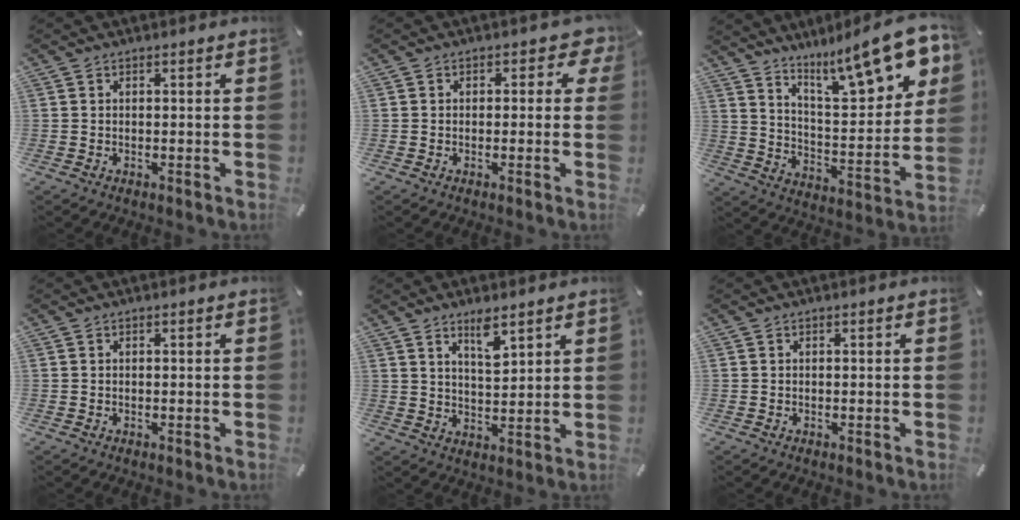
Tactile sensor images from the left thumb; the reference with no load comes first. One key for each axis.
{"total": 3.7, "fx": 0.6, "fy": 2.5, "fz": 2.6, "tx": -0.028, "ty": 0.004, "tz": 0.004}
{"total": 17.5, "fx": 13.5, "fy": 4.3, "fz": 10.2, "tx": -0.157, "ty": -0.100, "tz": 0.221}
{"total": 0.0}
{"total": 5.6, "fx": 4.4, "fy": 1.5, "fz": 3.0, "tx": -0.046, "ty": -0.028, "tz": 0.074}
{"total": 0.0}